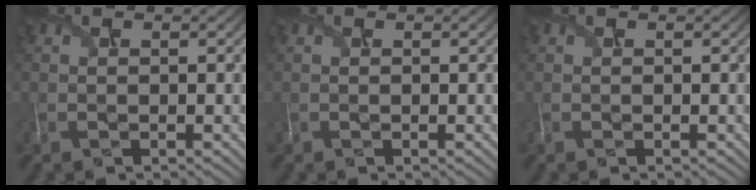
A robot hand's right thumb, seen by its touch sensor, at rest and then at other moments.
{"total": 0.0}
{"total": 0.0}